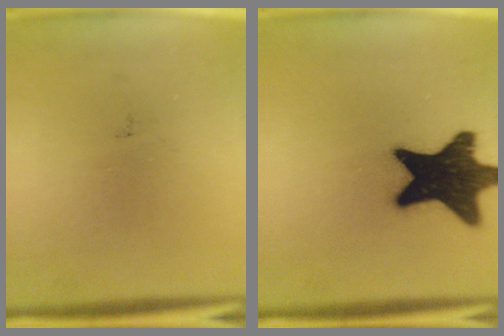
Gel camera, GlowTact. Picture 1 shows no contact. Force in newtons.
{"total": 19.6}